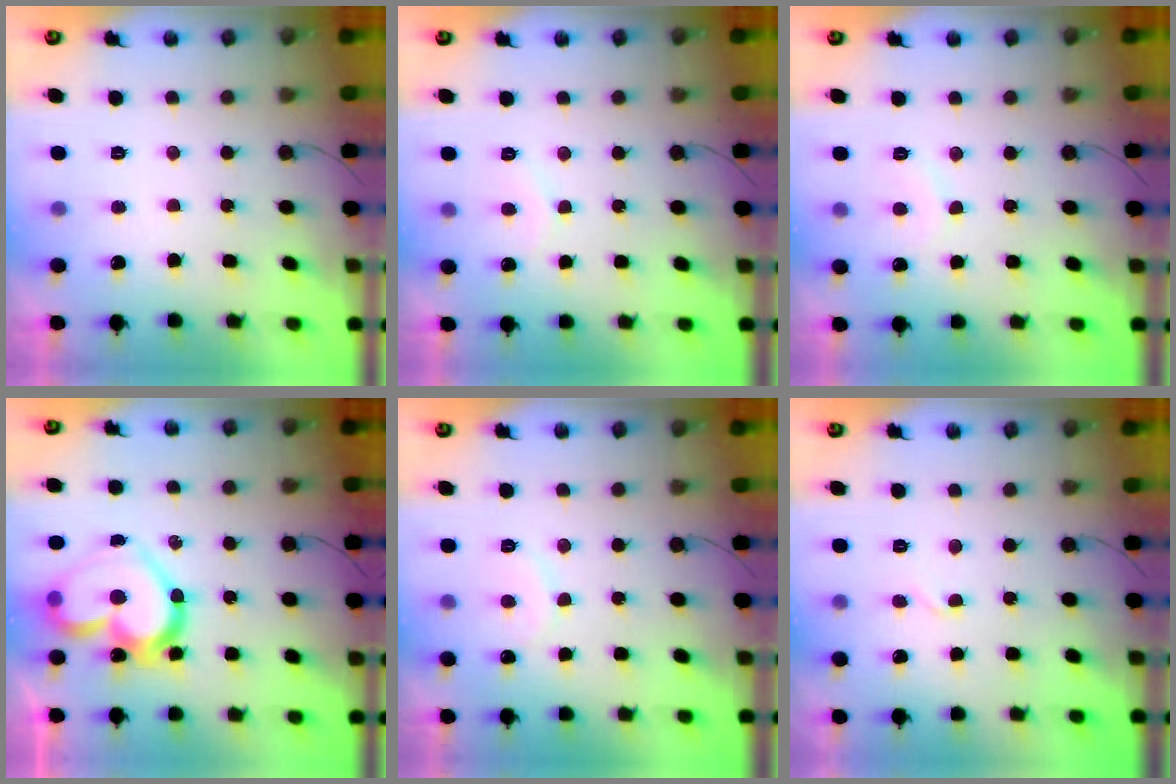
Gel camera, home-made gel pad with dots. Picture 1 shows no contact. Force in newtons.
{"total": 4.8, "press": 4.8, "slide": 0.5}
{"total": 5.3, "press": 5.3, "slide": 0.3}
{"total": 18.6, "press": 18.5, "slide": 2.0}
{"total": 6.8, "press": 6.8, "slide": 0.6}
{"total": 2.7, "press": 2.7, "slide": 0.3}